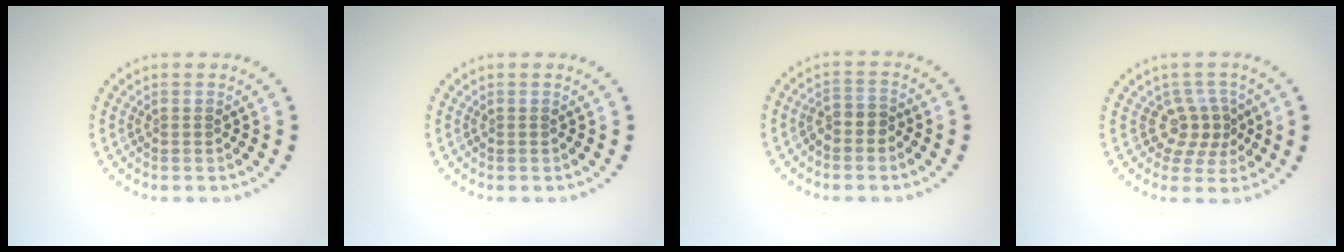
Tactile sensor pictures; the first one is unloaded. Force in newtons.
{"total": 0.0}
{"total": 1.8, "press": 1.6, "slide": 0.9}
{"total": 2.8, "press": 2.1, "slide": 1.9}